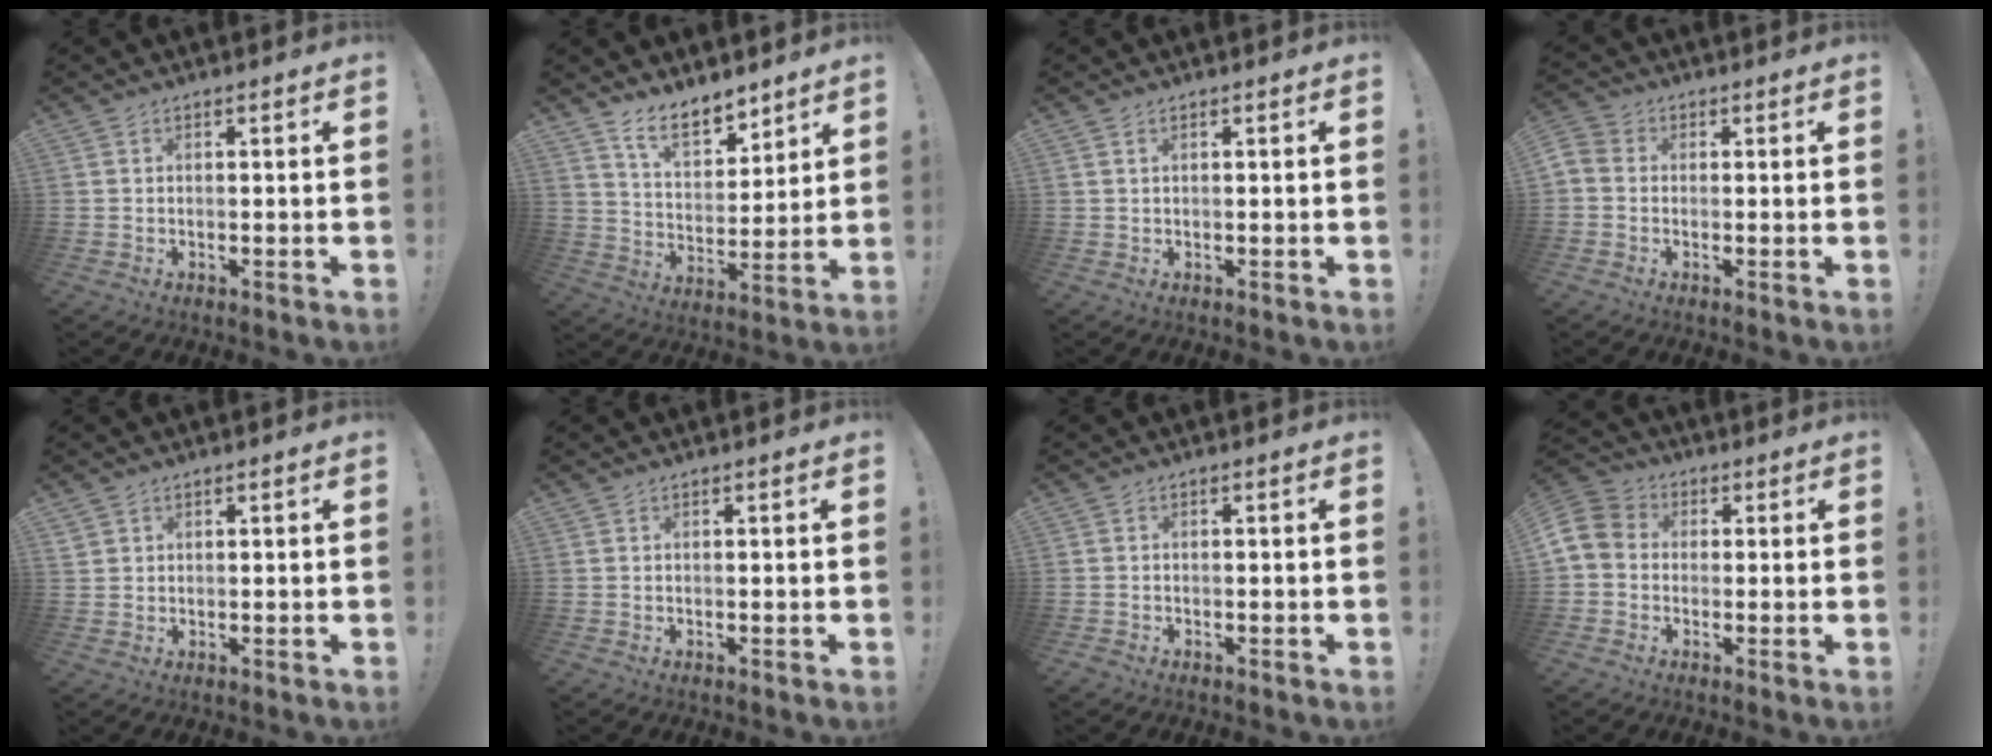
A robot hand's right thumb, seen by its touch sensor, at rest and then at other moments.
{"total": 11.4, "force": [9.0, 4.9, 4.9], "torque": [-0.080, -0.060, 0.171]}
{"total": 0.6, "force": [0.4, 0.3, 0.4], "torque": [-0.005, -0.001, 0.006]}
{"total": 3.3, "force": [-0.5, 2.7, 1.8], "torque": [-0.042, 0.008, -0.009]}
{"total": 2.0, "force": [1.2, 1.5, 0.5], "torque": [-0.011, -0.002, 0.025]}
{"total": 0.0}
{"total": 0.9, "force": [-0.9, 0.4, 0.0], "torque": [0.001, 0.001, -0.015]}
{"total": 7.2, "force": [-0.4, 6.3, 3.5], "torque": [-0.073, 0.018, -0.002]}